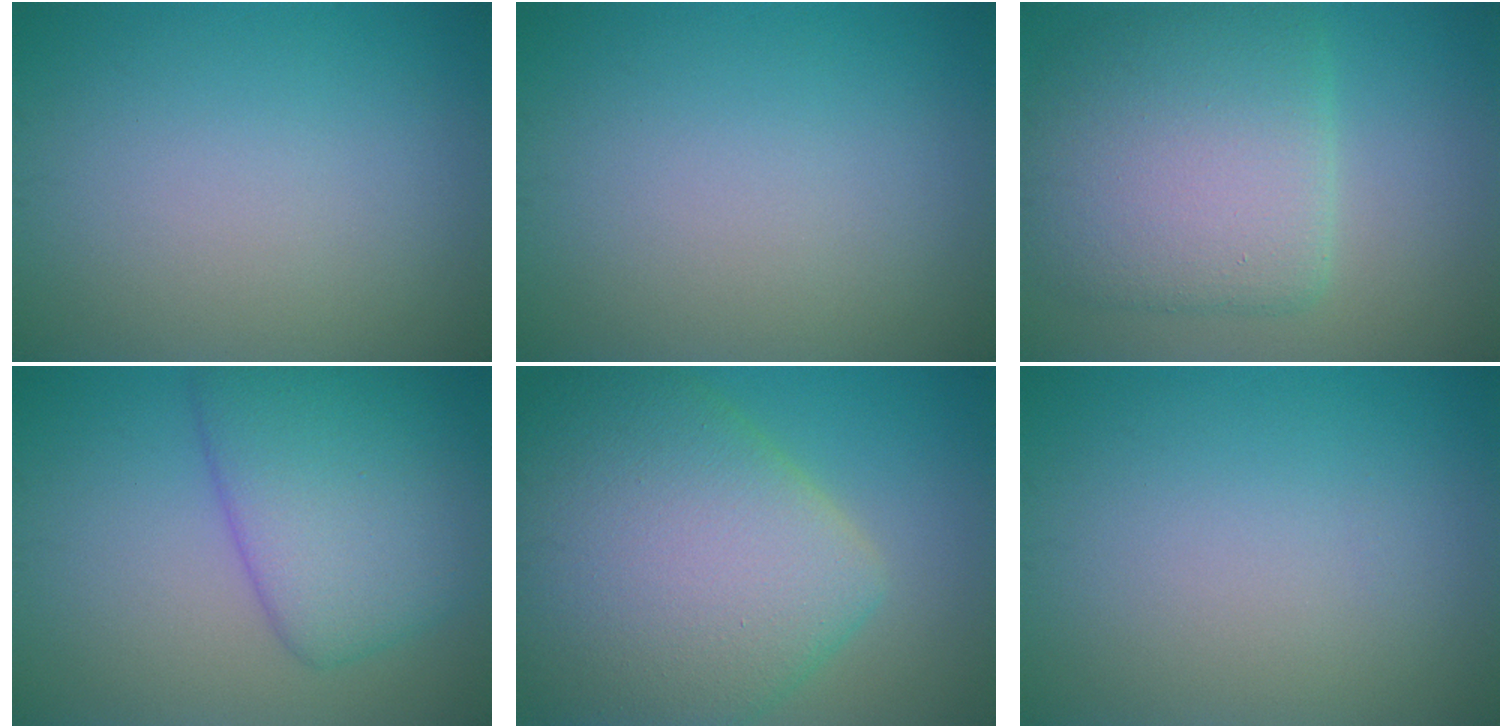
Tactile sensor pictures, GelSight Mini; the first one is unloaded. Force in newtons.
{"total": 0.0}
{"total": 8.6, "press": 8.6, "slide": 0.3}
{"total": 7.2, "press": 7.2, "slide": 0.2}
{"total": 12.9, "press": 12.9, "slide": 0.5}
{"total": 0.0}